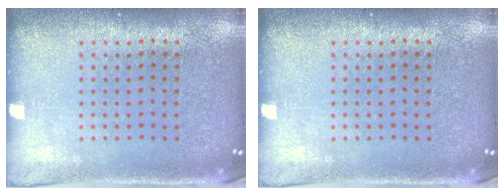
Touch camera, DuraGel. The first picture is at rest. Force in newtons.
{"total": 0.0}